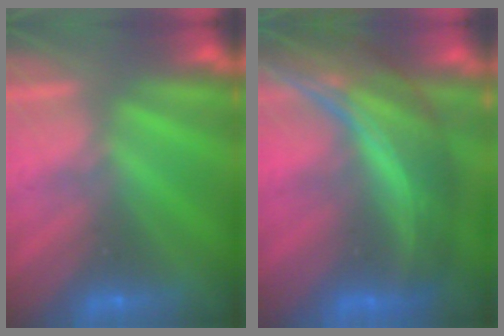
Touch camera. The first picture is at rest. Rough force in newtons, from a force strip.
{"total": 7.9}